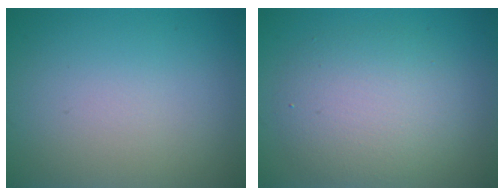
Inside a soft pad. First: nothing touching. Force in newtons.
{"total": 4.9, "press": 4.9, "slide": 0.5}